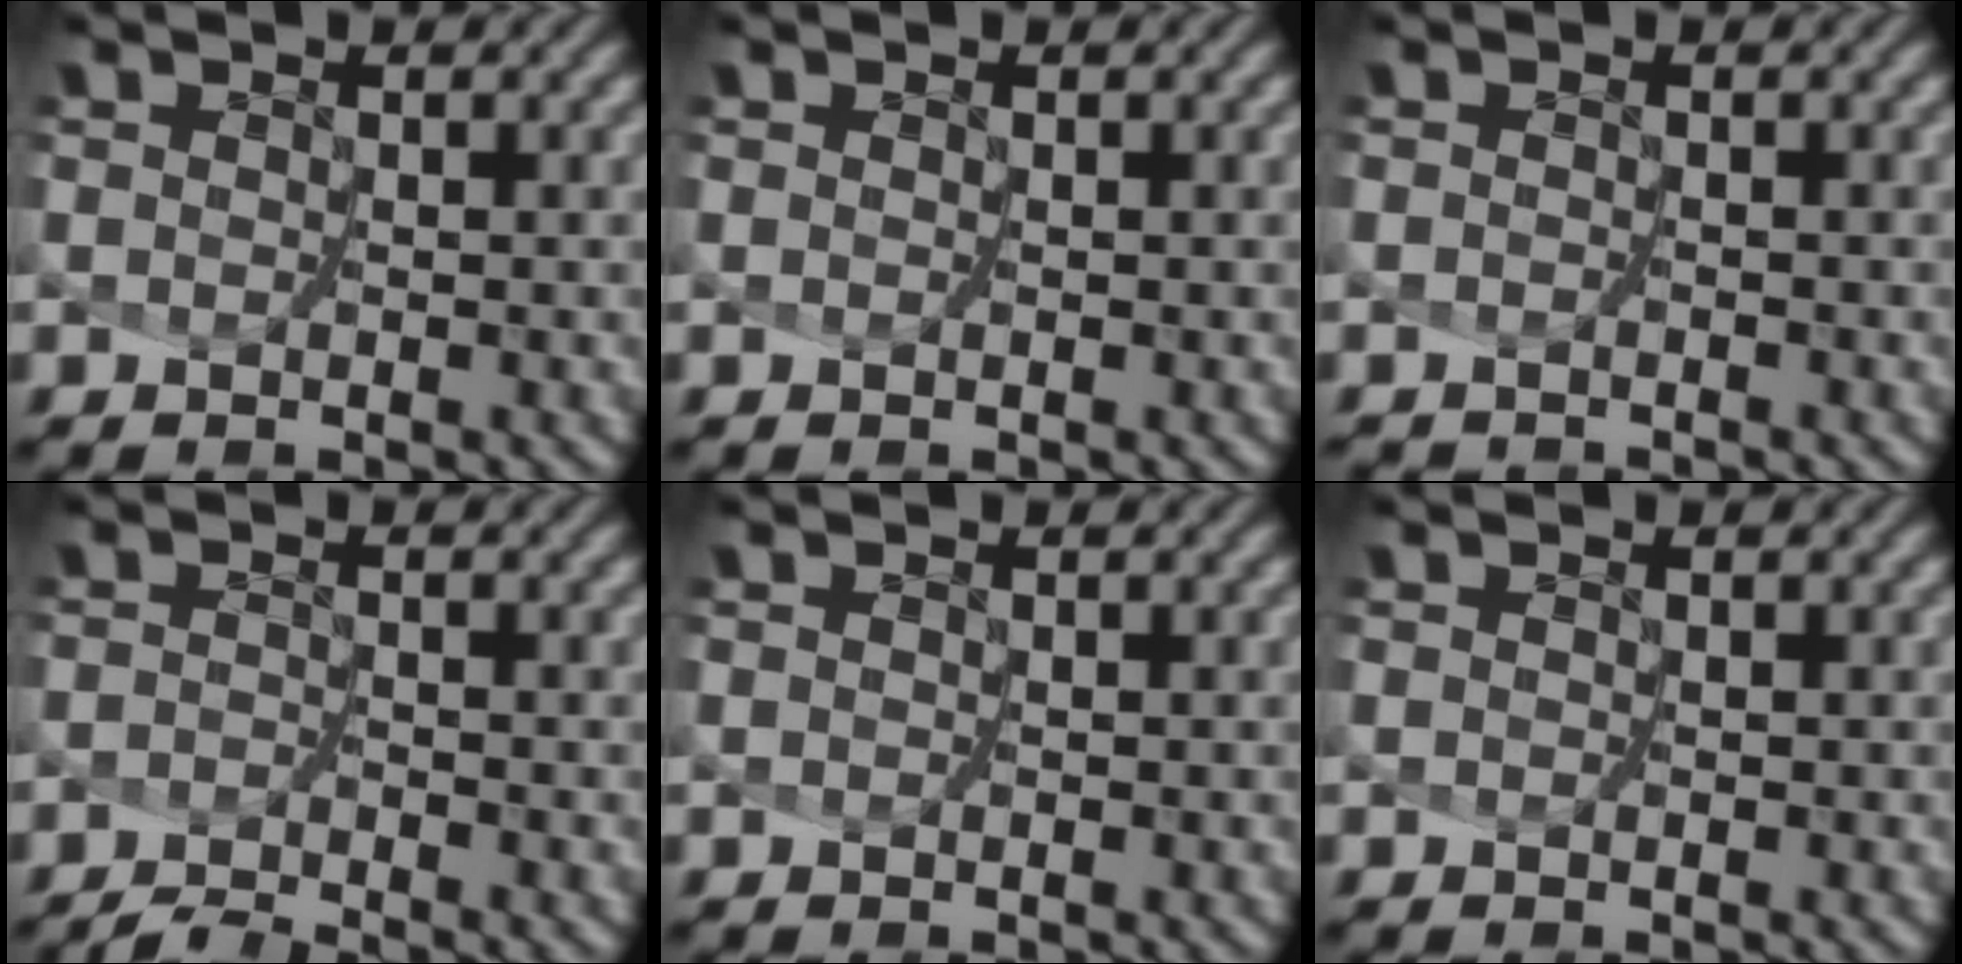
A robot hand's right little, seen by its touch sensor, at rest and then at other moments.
{"total": 0.0}
{"total": 1.2, "force": [-1.0, -0.4, -0.5], "torque": [0.000, -0.010, -0.019]}
{"total": 2.9, "force": [-2.8, -0.3, 0.7], "torque": [-0.017, -0.009, -0.054]}
{"total": 0.0}
{"total": 0.0}